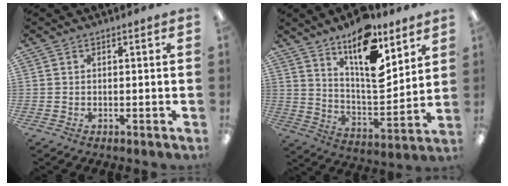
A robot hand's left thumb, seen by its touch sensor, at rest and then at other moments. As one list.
[{"total": 16.4, "force": [10.6, 6.4, 10.8], "torque": [-0.166, -0.067, 0.178]}]